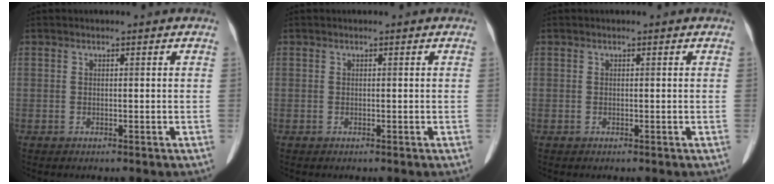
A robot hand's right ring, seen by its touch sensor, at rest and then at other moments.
{"total": 0.0}
{"total": 0.0}